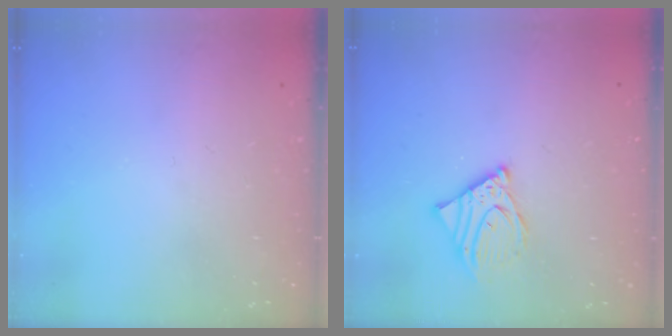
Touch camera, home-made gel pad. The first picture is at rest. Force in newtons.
{"total": 8.7, "press": 8.6, "slide": 1.1}